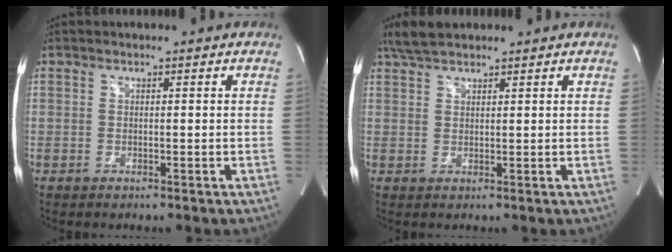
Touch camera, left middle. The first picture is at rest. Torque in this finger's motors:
{"motor_torque": [0.23, -0.12, -0.04, 0.03]}